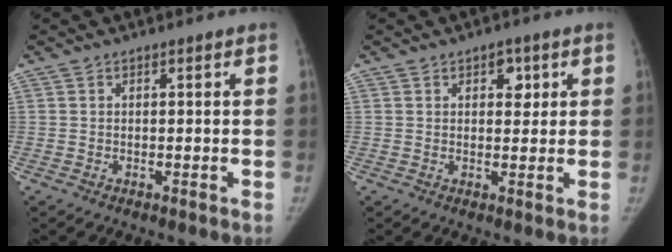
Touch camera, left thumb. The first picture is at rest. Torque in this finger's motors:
{"motor_torque": [0.56, 0.07, 0.36, -0.53, 0.06]}